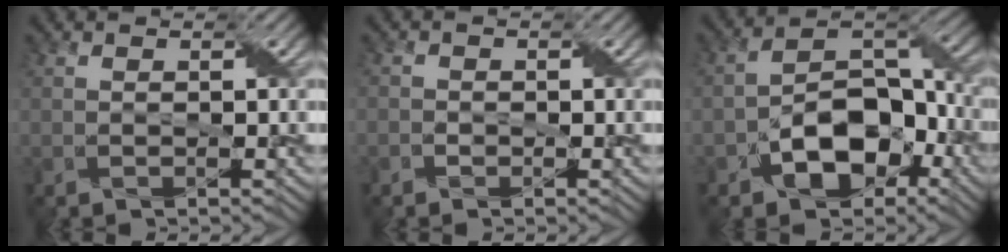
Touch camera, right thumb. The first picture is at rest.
{"total": 0.9, "force": [-0.8, 0.4, -0.2], "torque": [0.002, -0.006, -0.010]}
{"total": 9.4, "force": [-4.7, 5.9, 5.7], "torque": [-0.091, 0.003, -0.093]}